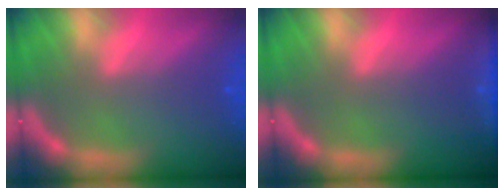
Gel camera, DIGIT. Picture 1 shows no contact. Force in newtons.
{"total": 2.4}